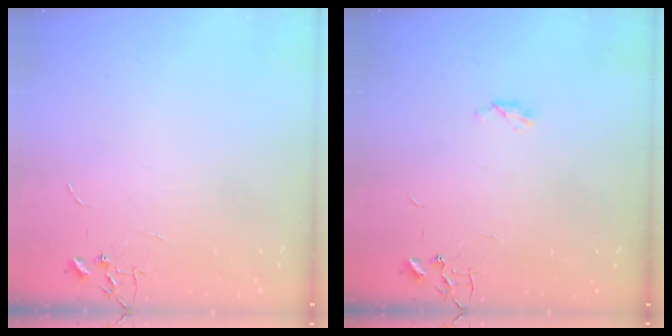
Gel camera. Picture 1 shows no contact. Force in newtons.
{"total": 3.9, "press": 3.9, "slide": 0.7}